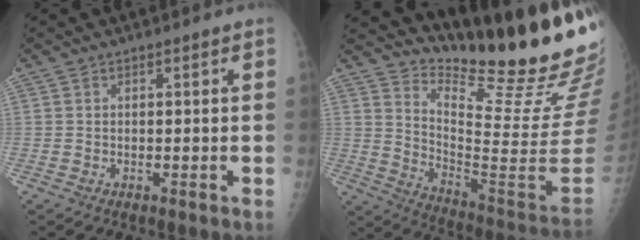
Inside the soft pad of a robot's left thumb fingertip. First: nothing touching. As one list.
[{"total": 24.1, "force": [20.5, 2.3, 12.5], "torque": [-0.160, -0.197, 0.297]}]